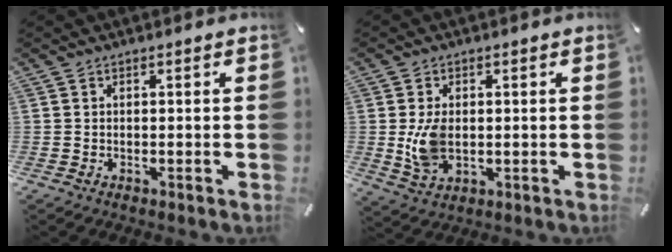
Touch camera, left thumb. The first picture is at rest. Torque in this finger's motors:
{"motor_torque": [0.48, 0.76, 0.06, -0.07, 0.24]}